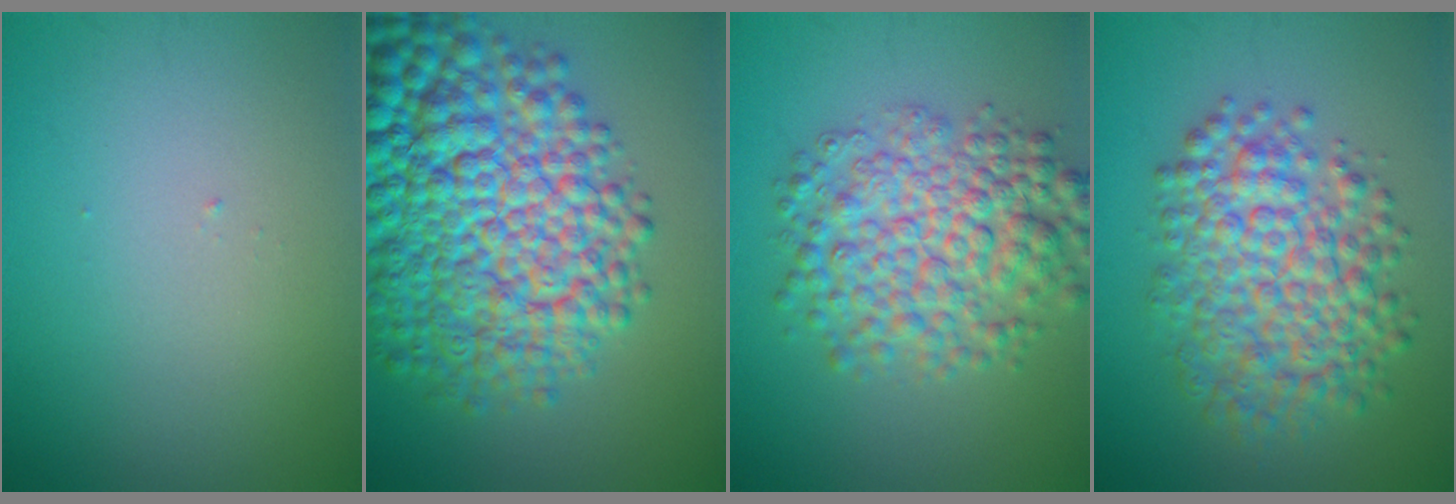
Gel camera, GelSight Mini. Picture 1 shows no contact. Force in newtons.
{"total": 13.8, "press": 13.7, "slide": 0.3}
{"total": 7.0, "press": 7.0, "slide": 0.1}
{"total": 7.4, "press": 7.4, "slide": 0.1}